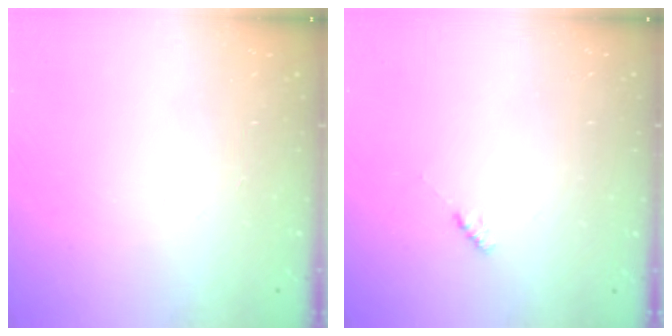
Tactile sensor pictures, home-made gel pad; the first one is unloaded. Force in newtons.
{"total": 2.1, "press": 2.0, "slide": 0.5}